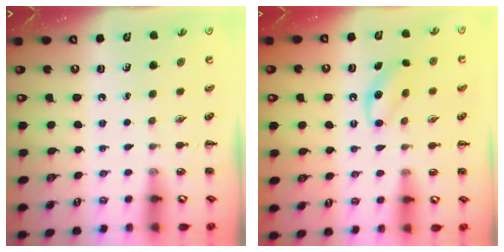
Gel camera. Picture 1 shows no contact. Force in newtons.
{"total": 7.0, "press": 6.8, "slide": 1.7}